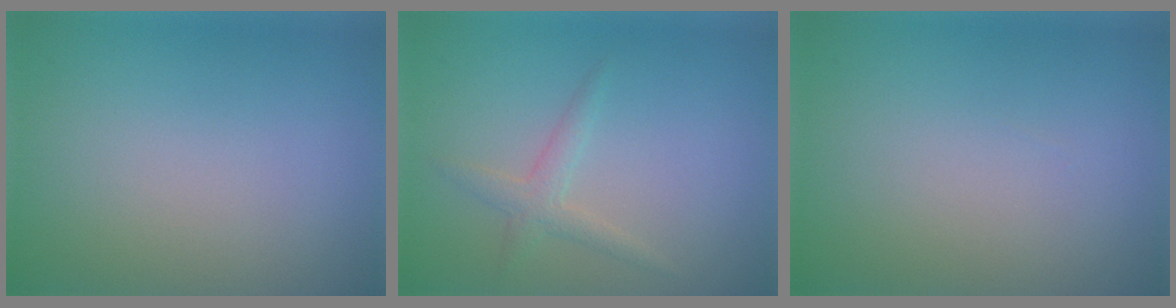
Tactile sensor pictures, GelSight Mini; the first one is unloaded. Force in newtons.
{"total": 1.6, "press": 1.6, "slide": 0.0}
{"total": 0.0}